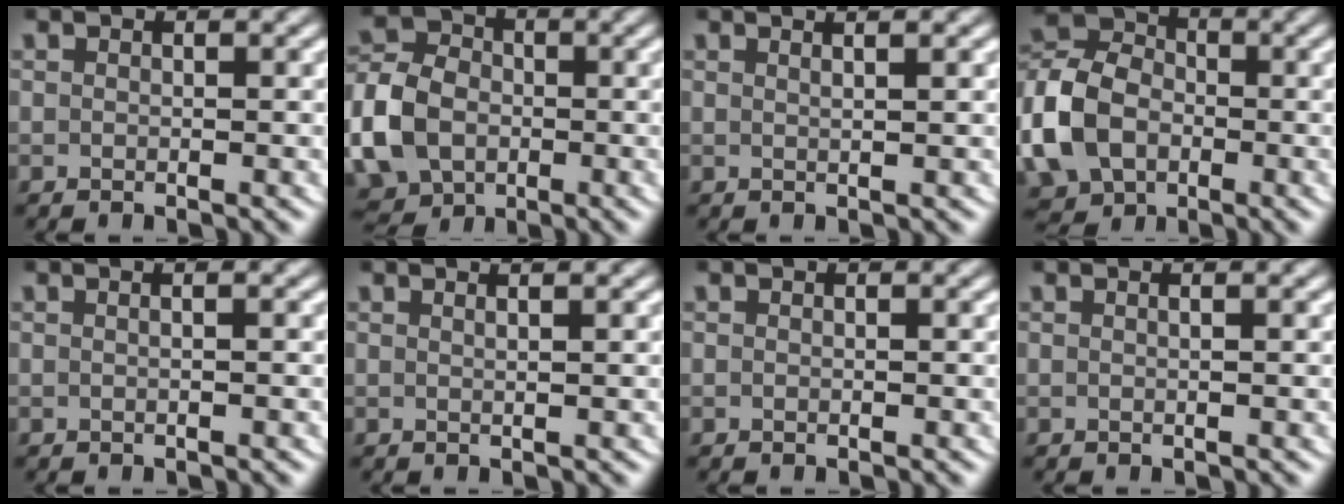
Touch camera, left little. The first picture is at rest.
{"total": 8.4, "force": [-1.8, 7.0, 4.2], "torque": [-0.092, -0.024, -0.028]}
{"total": 2.0, "force": [1.2, -0.2, 1.6], "torque": [-0.020, 0.001, 0.022]}
{"total": 10.2, "force": [-1.4, 8.7, 5.2], "torque": [-0.120, -0.028, -0.023]}
{"total": 0.8, "force": [-0.1, -0.2, 0.7], "torque": [-0.008, 0.005, -0.003]}
{"total": 1.2, "force": [0.7, -0.5, 0.9], "torque": [-0.012, -0.001, 0.013]}
{"total": 0.0}
{"total": 0.7, "force": [0.1, -0.3, 0.6], "torque": [-0.008, 0.003, 0.001]}